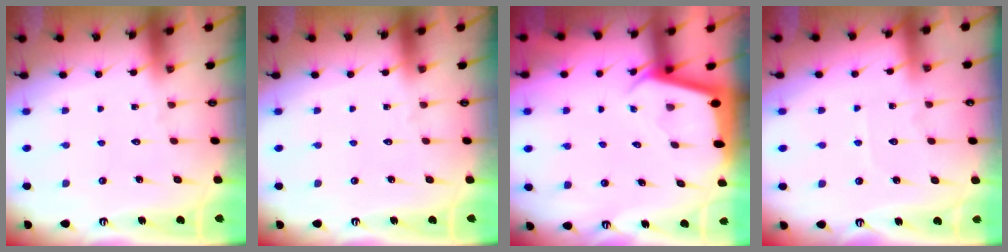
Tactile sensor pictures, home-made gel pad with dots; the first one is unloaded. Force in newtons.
{"total": 0.0}
{"total": 2.3, "press": 2.3, "slide": 0.4}
{"total": 2.9, "press": 2.9, "slide": 0.4}